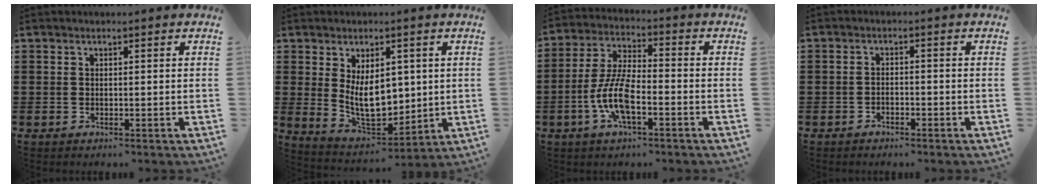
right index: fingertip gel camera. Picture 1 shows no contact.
{"total": 9.6, "force": [1.2, 6.1, 7.4], "torque": [-0.125, 0.001, 0.021]}
{"total": 8.7, "force": [-3.0, 3.1, 7.5], "torque": [-0.179, -0.011, -0.065]}
{"total": 1.3, "force": [-1.2, 0.4, 0.3], "torque": [-0.010, 0.000, -0.025]}